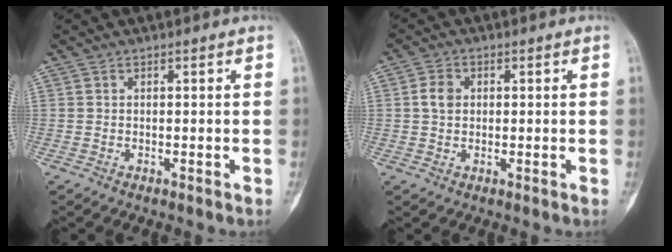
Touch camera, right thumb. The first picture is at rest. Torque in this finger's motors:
{"motor_torque": [0.07, 0.21, 0.37, -0.22, -0.02]}